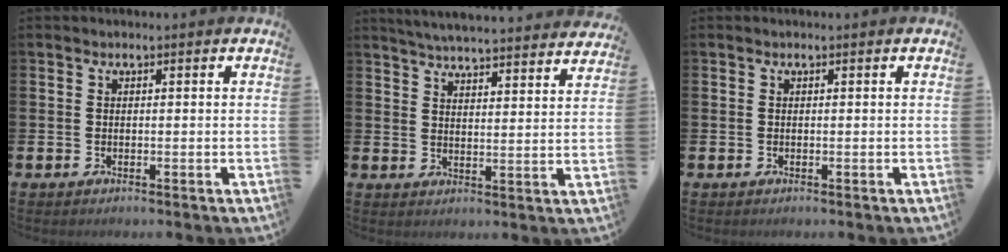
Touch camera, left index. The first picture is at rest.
{"total": 5.4, "force": [5.3, 0.0, 0.7], "torque": [-0.024, -0.042, 0.093]}
{"total": 0.0}